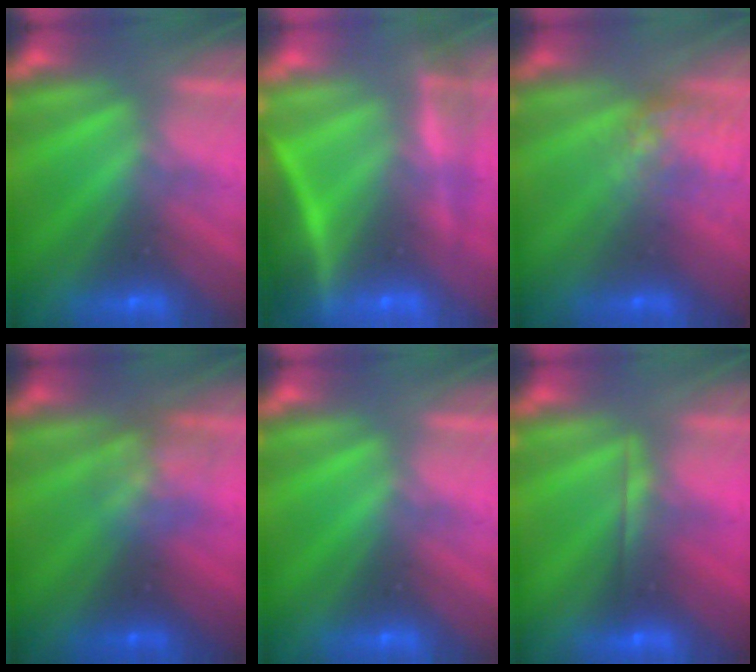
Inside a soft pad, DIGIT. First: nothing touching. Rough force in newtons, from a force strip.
{"total": 7.2}
{"total": 4.5}
{"total": 2.8}
{"total": 0.0}
{"total": 1.8}